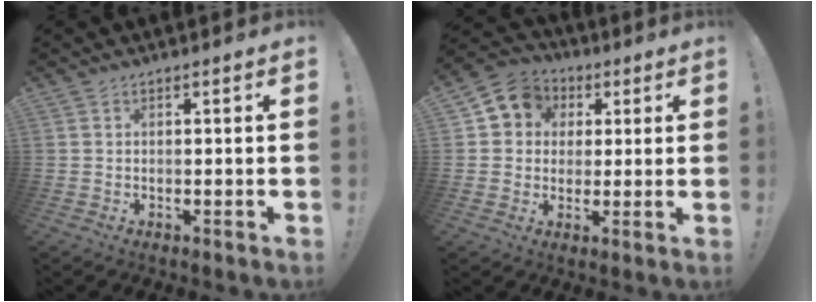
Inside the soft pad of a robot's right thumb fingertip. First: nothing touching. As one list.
[{"total": 9.5, "force": [2.5, 8.6, 3.0], "torque": [-0.035, -0.003, 0.051]}]